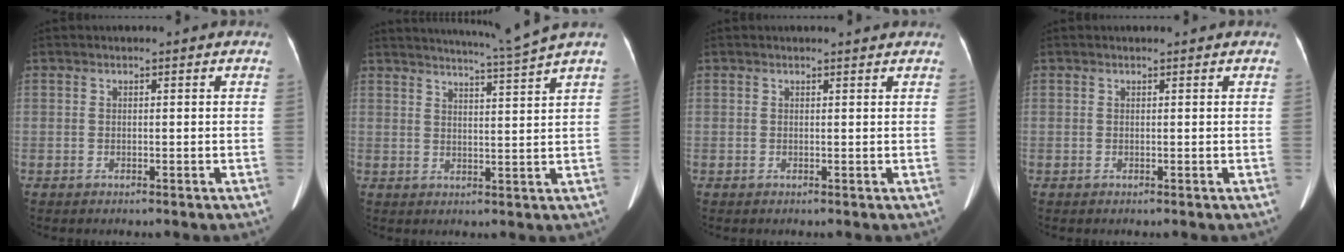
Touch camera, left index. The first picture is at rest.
{"total": 7.9, "force": [7.0, -2.9, 2.5], "torque": [-0.043, -0.030, 0.106]}
{"total": 1.9, "force": [1.8, -0.1, 0.4], "torque": [-0.008, 0.002, 0.022]}
{"total": 1.4, "force": [1.3, 0.1, 0.4], "torque": [-0.007, 0.011, 0.018]}